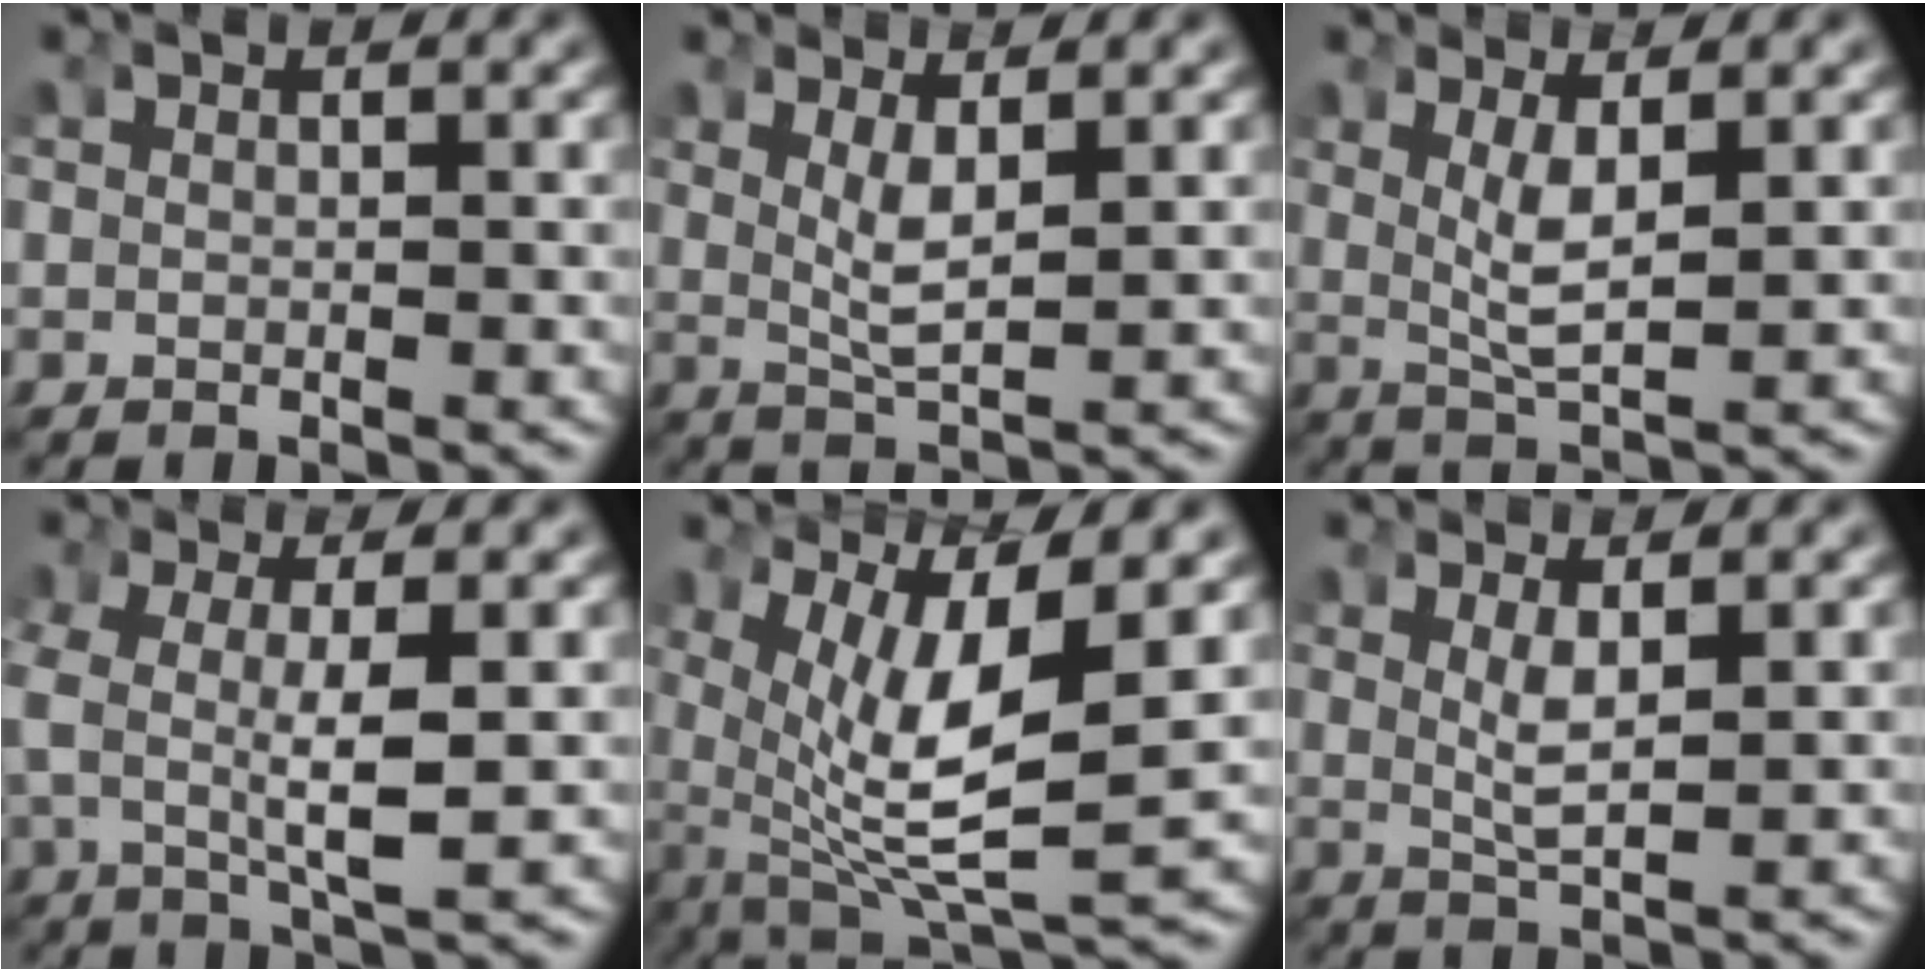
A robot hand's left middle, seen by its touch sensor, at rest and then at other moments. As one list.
[{"total": 3.4, "force": [0.9, 1.0, 3.1], "torque": [-0.065, -0.012, 0.021]}, {"total": 3.8, "force": [0.8, 1.1, 3.5], "torque": [-0.074, -0.013, 0.021]}, {"total": 4.9, "force": [0.7, 1.1, 4.7], "torque": [-0.092, -0.005, 0.014]}, {"total": 9.6, "force": [-0.5, 4.3, 8.6], "torque": [-0.162, -0.037, 0.014]}, {"total": 2.7, "force": [0.7, 0.4, 2.6], "torque": [-0.057, -0.013, 0.020]}]